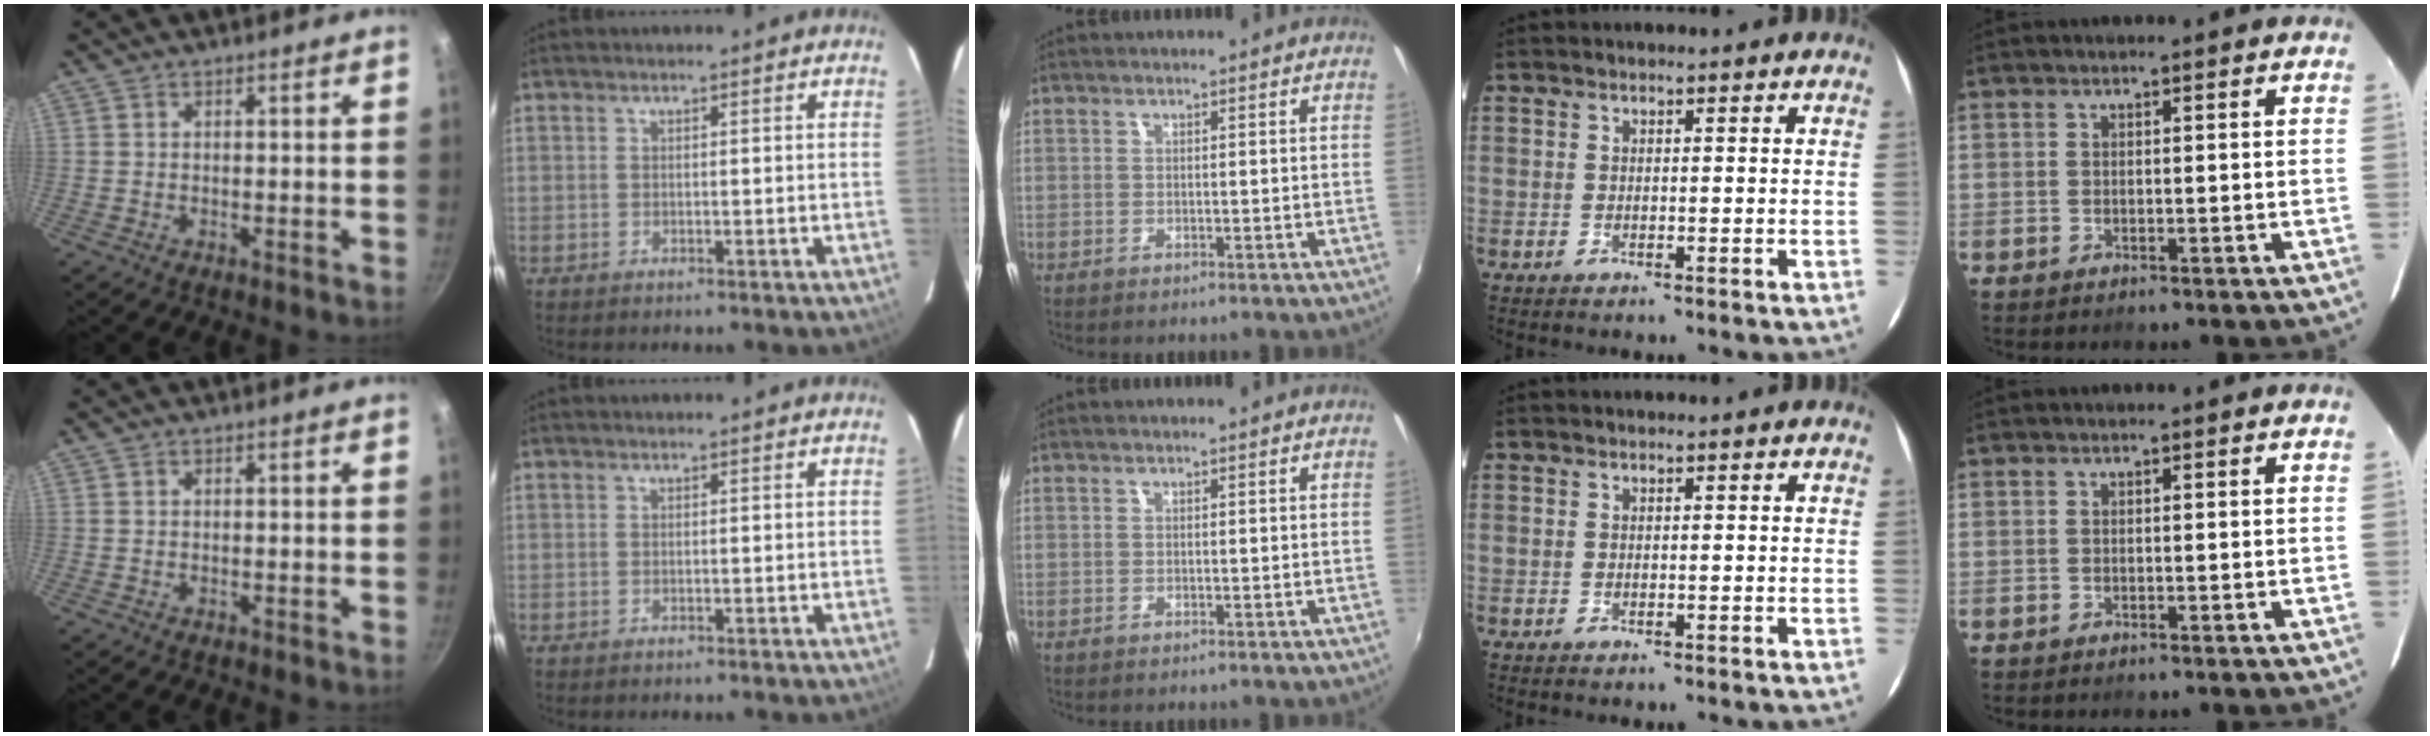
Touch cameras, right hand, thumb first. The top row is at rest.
{}